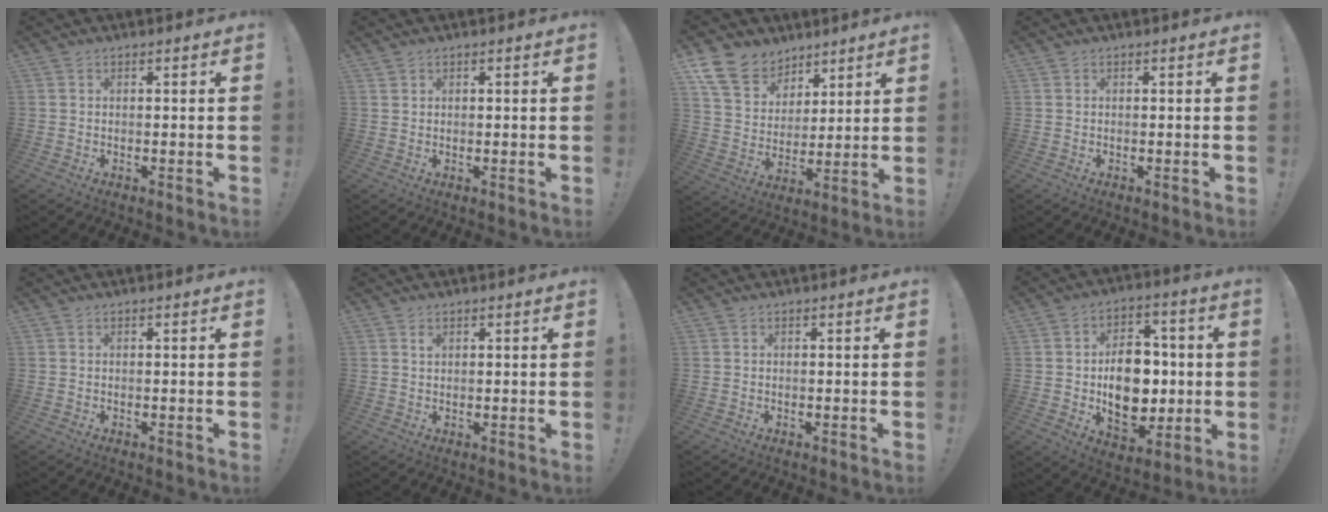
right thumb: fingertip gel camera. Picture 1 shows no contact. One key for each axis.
{"total": 1.0, "fx": 0.8, "fy": 0.6, "fz": 0.3, "tx": 0.000, "ty": -0.003, "tz": 0.014}
{"total": 14.0, "fx": 9.5, "fy": 9.2, "fz": 4.5, "tx": -0.091, "ty": -0.058, "tz": 0.187}
{"total": 0.0}
{"total": 0.0}
{"total": 1.1, "fx": 0.7, "fy": 0.7, "fz": 0.4, "tx": 0.001, "ty": -0.003, "tz": 0.011}
{"total": 0.0}
{"total": 16.0, "fx": -0.6, "fy": 11.5, "fz": 11.2, "tx": -0.172, "ty": 0.003, "tz": -0.007}